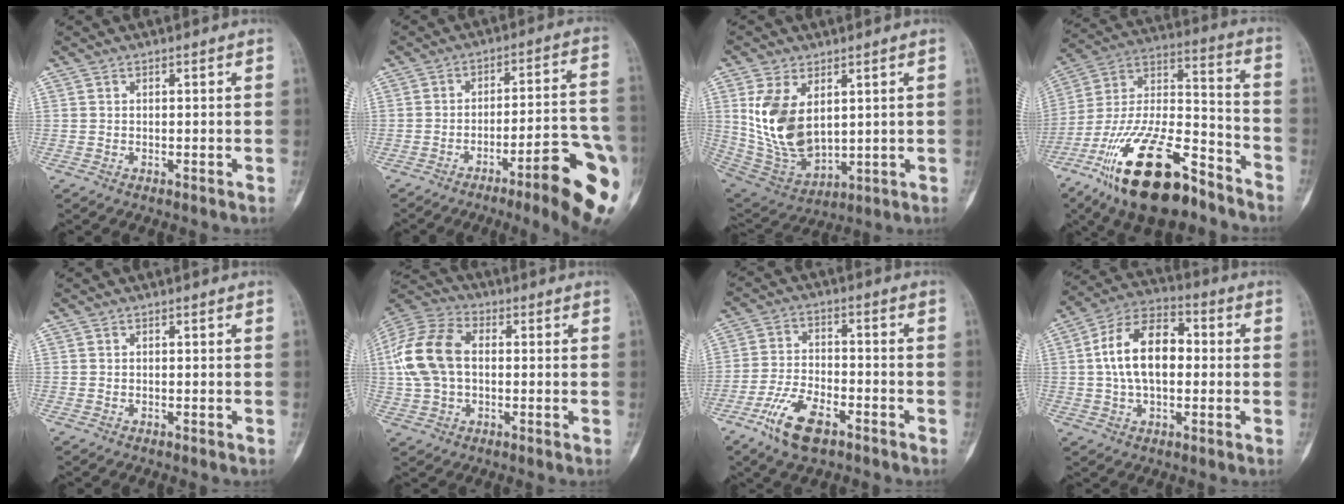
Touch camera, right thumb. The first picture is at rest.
{"total": 17.3, "force": [-8.2, 2.8, 15.0], "torque": [-0.157, 0.047, -0.110]}
{"total": 14.8, "force": [3.1, 9.1, 11.3], "torque": [-0.197, -0.017, 0.083]}
{"total": 27.0, "force": [-17.0, 10.6, 18.2], "torque": [-0.343, 0.068, -0.296]}
{"total": 0.0}
{"total": 14.9, "force": [0.9, 10.1, 10.9], "torque": [-0.218, 0.029, 0.010]}
{"total": 10.3, "force": [-6.1, 4.8, 6.8], "torque": [-0.128, 0.024, -0.116]}
{"total": 14.3, "force": [0.7, 8.6, 11.4], "torque": [-0.186, 0.031, 0.003]}